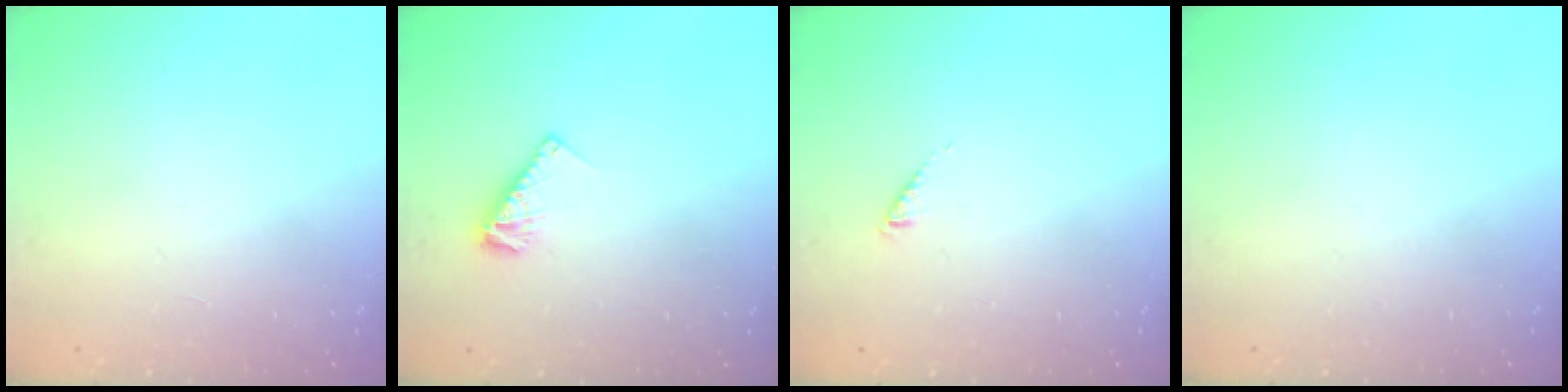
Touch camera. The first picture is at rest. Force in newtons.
{"total": 7.2, "press": 7.2, "slide": 0.6}
{"total": 0.6, "press": 0.6, "slide": 0.1}
{"total": 0.0}